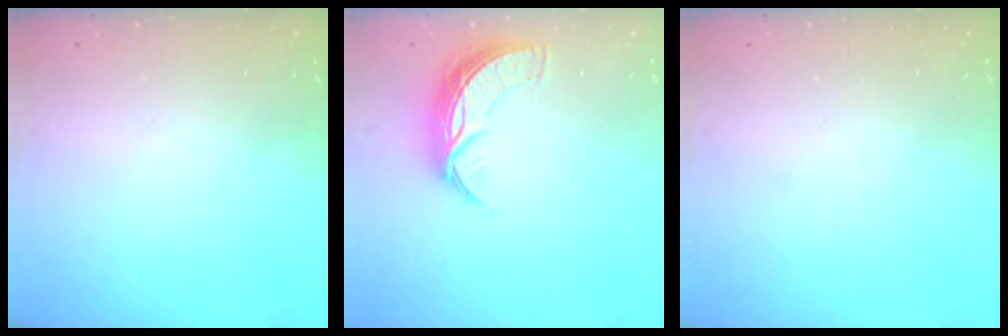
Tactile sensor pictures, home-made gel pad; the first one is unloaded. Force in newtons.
{"total": 7.9, "press": 7.9, "slide": 0.5}
{"total": 0.0}